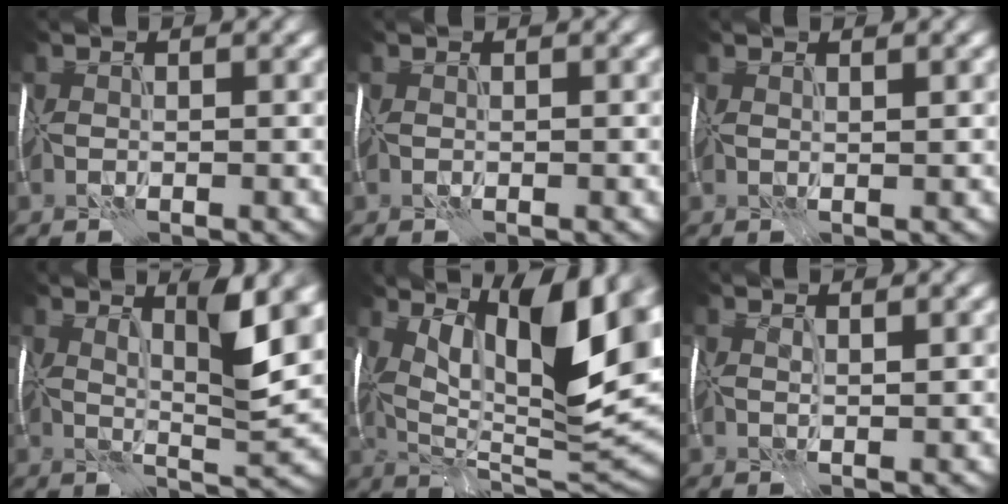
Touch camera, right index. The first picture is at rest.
{"total": 0.0}
{"total": 0.9, "force": [0.7, 0.2, 0.5], "torque": [-0.007, -0.001, 0.016]}
{"total": 6.2, "force": [2.9, 0.8, 5.4], "torque": [-0.079, -0.003, 0.051]}
{"total": 13.0, "force": [5.0, 3.8, 11.4], "torque": [-0.179, -0.003, 0.090]}
{"total": 1.4, "force": [0.8, 0.4, 1.1], "torque": [-0.017, -0.001, 0.018]}